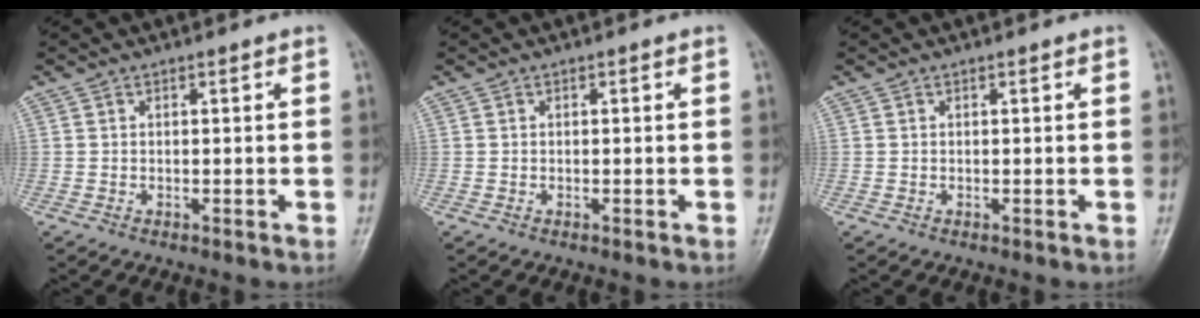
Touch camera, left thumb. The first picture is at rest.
{"total": 0.0}
{"total": 0.0}